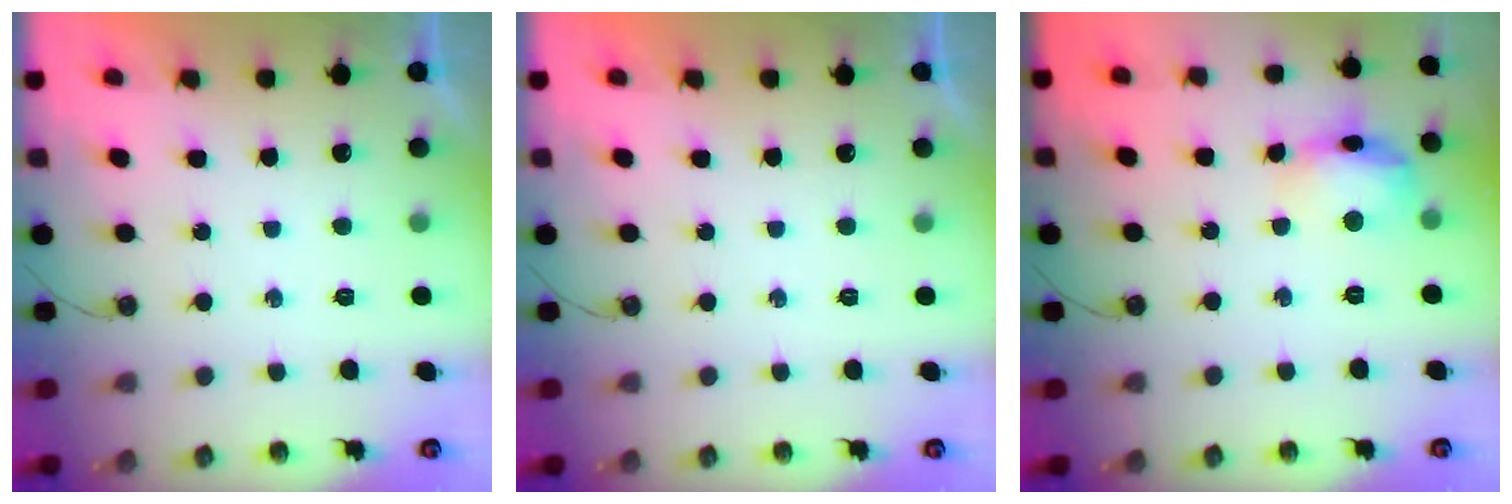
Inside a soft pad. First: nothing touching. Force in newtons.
{"total": 0.0}
{"total": 13.2, "press": 13.1, "slide": 1.1}